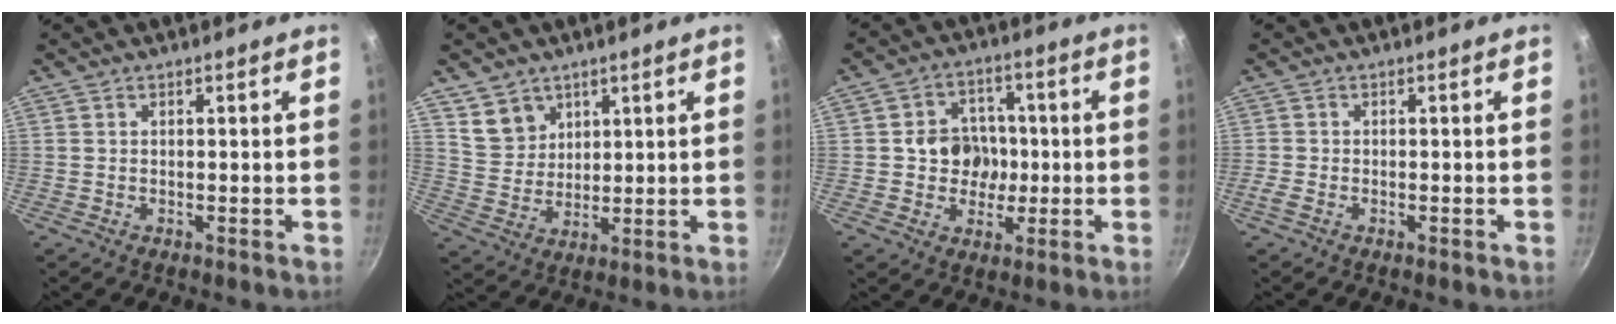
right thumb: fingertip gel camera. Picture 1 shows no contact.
{"total": 6.8, "force": [3.9, 5.2, 1.9], "torque": [-0.007, -0.014, 0.083]}
{"total": 9.6, "force": [-1.1, 8.3, 4.8], "torque": [-0.036, 0.019, -0.027]}
{"total": 1.7, "force": [-1.1, 0.9, 1.0], "torque": [-0.032, 0.003, -0.026]}